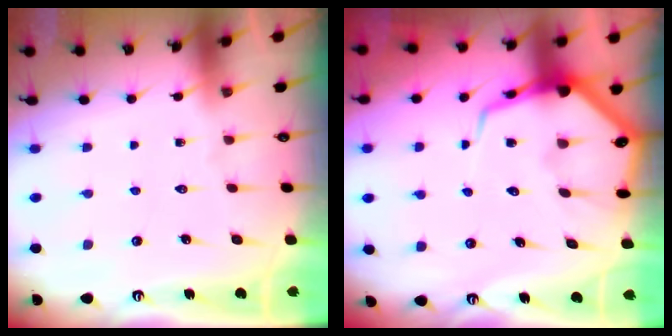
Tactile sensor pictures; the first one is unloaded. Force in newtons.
{"total": 9.4, "press": 9.4, "slide": 1.0}